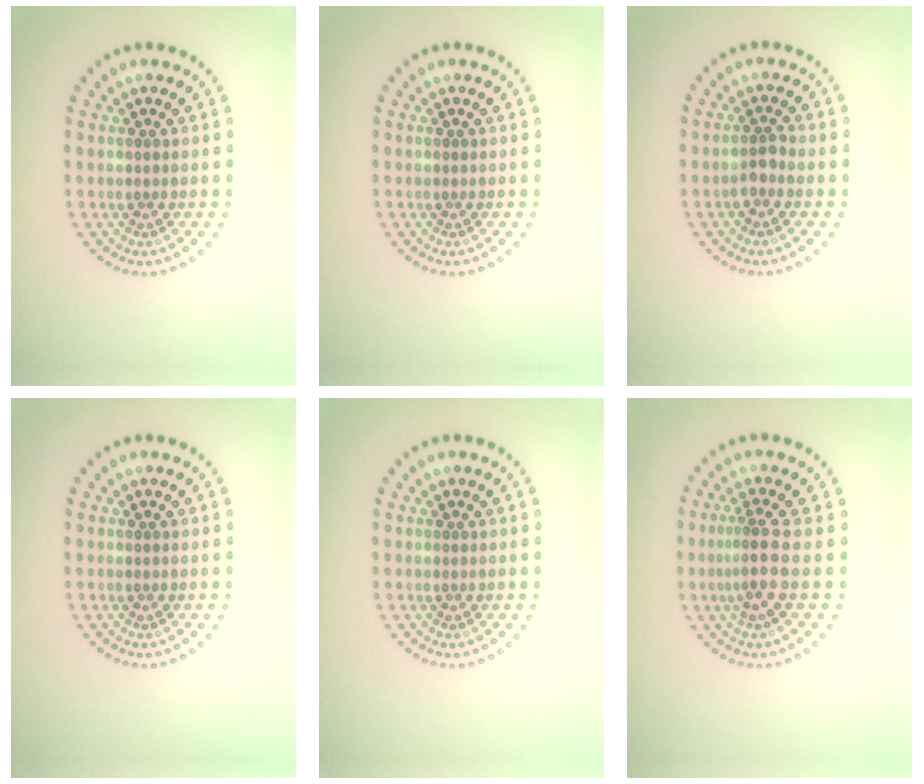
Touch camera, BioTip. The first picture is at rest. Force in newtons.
{"total": 0.0}
{"total": 1.5, "press": 1.2, "slide": 0.9}
{"total": 0.0}
{"total": 0.0}
{"total": 2.5, "press": 1.7, "slide": 1.9}